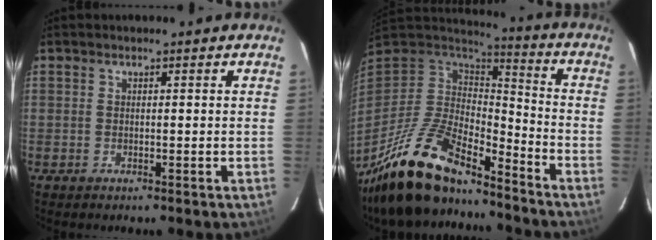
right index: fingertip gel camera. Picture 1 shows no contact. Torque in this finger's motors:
{"motor_torque": [0.85, -0.88, 0.85, 0.21]}